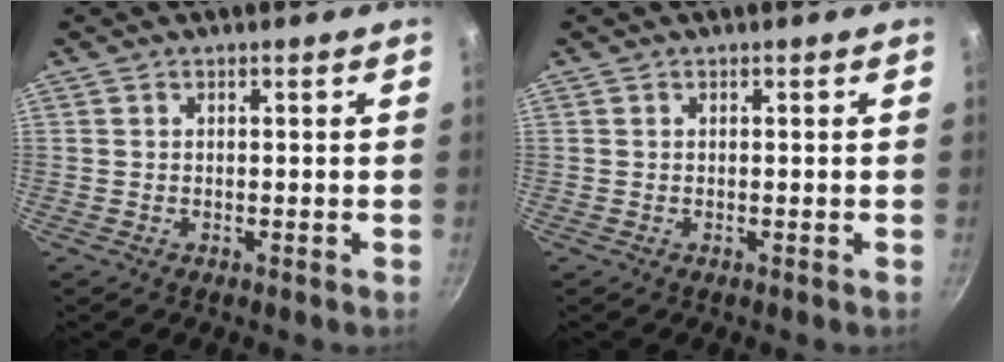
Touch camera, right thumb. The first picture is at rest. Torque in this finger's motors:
{"motor_torque": [0.00, 0.00, 0.02, 0.01, 0.00]}